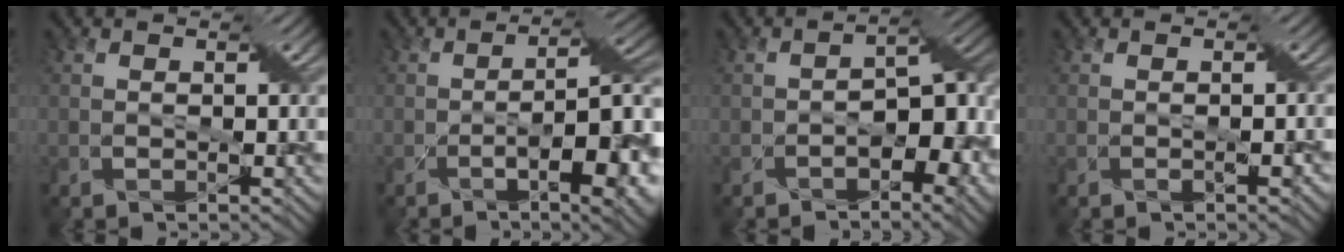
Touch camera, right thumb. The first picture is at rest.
{"total": 13.0, "force": [-4.3, 4.2, 11.5], "torque": [-0.153, -0.010, -0.053]}
{"total": 8.7, "force": [-3.0, 4.6, 6.7], "torque": [-0.073, -0.012, -0.040]}
{"total": 0.7, "force": [-0.3, -0.1, 0.6], "torque": [-0.011, 0.003, -0.006]}